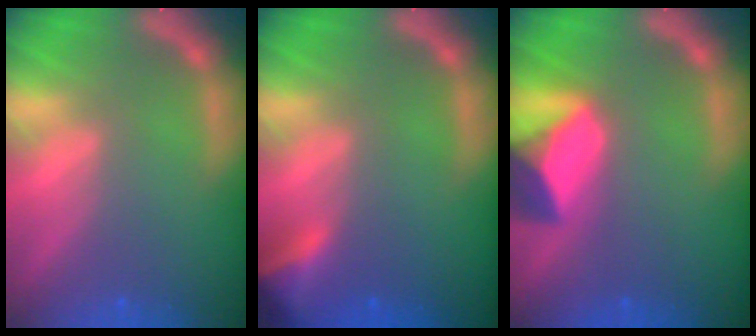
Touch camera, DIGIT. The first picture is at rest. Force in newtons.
{"total": 3.9}
{"total": 7.5}